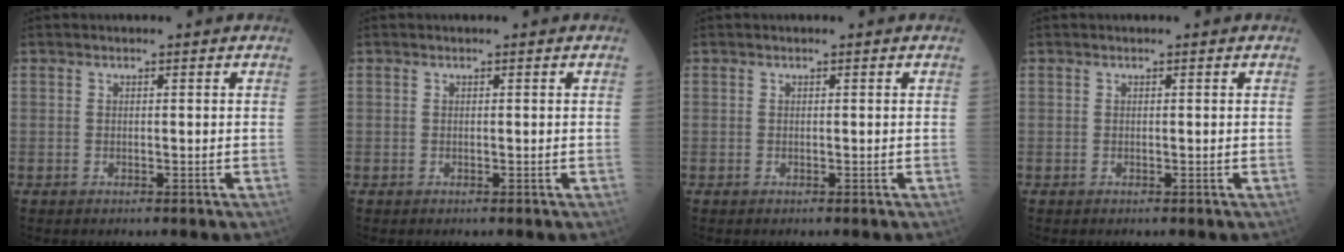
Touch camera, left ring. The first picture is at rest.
{"total": 0.0}
{"total": 0.0}
{"total": 0.0}